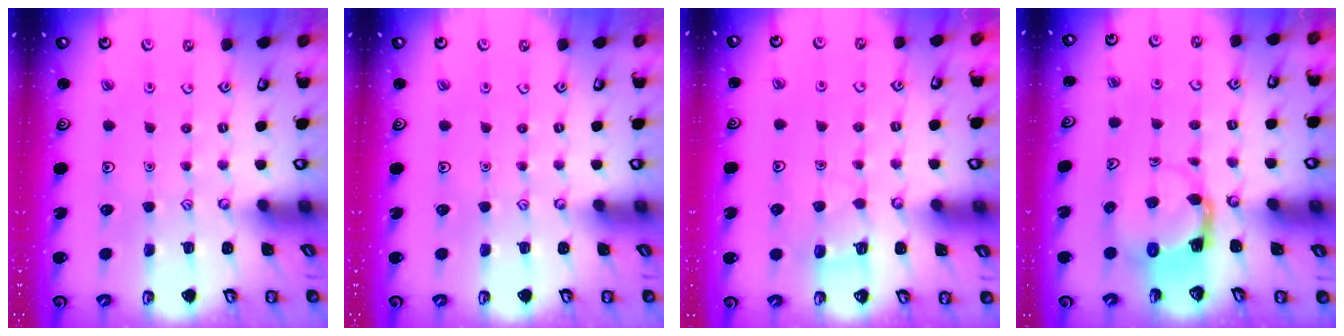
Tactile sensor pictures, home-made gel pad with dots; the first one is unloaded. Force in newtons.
{"total": 0.0}
{"total": 4.7, "press": 4.7, "slide": 0.3}
{"total": 3.4, "press": 3.4, "slide": 0.5}